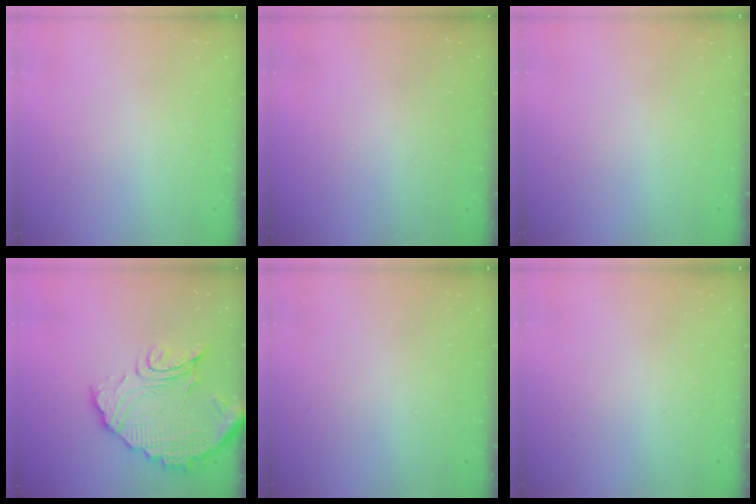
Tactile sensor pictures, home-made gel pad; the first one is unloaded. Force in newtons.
{"total": 2.9, "press": 2.8, "slide": 0.8}
{"total": 0.0}
{"total": 15.9, "press": 15.8, "slide": 1.2}
{"total": 0.0}
{"total": 0.0}